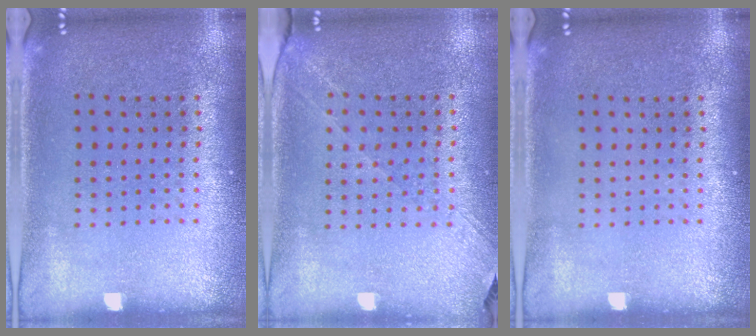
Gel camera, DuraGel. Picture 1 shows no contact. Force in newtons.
{"total": 1.3, "press": 1.2, "slide": 0.5}
{"total": 0.0}